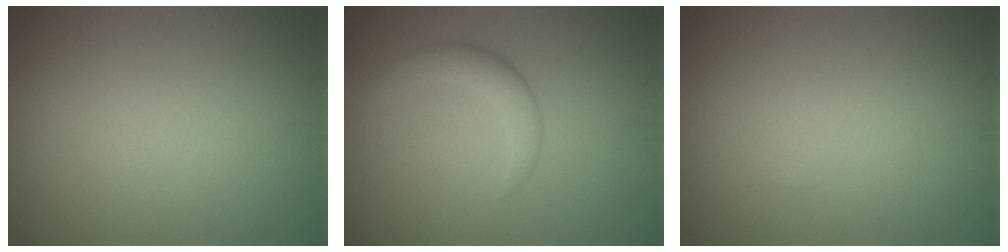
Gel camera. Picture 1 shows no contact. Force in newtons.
{"total": 2.5, "press": 2.5, "slide": 0.0}
{"total": 0.0}